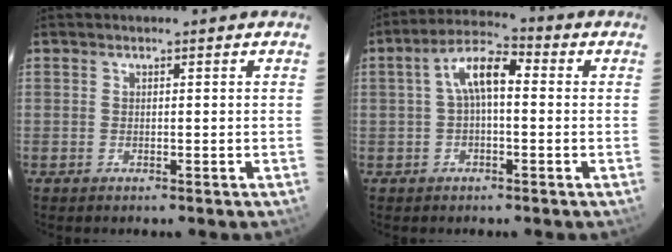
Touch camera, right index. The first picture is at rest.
{"total": 6.9, "force": [0.2, 3.0, 6.2], "torque": [-0.123, 0.027, 0.002]}